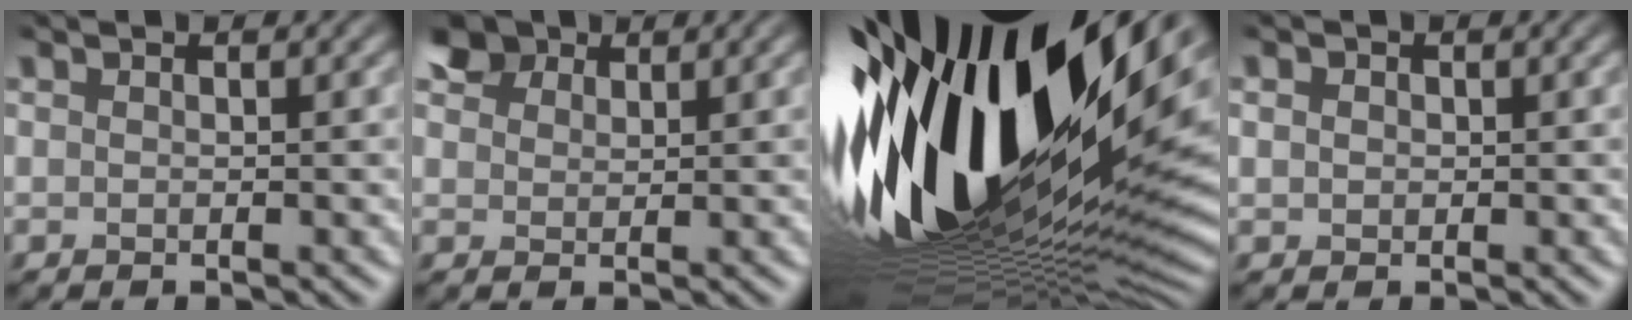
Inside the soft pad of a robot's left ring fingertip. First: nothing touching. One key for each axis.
{"total": 4.0, "fx": 2.7, "fy": 2.5, "fz": 1.7, "tx": -0.046, "ty": -0.006, "tz": 0.048}
{"total": 19.7, "fx": 2.8, "fy": 7.5, "fz": 17.9, "tx": -0.319, "ty": -0.028, "tz": 0.031}
{"total": 0.8, "fx": -0.1, "fy": 0.8, "fz": 0.2, "tx": -0.005, "ty": -0.004, "tz": -0.006}